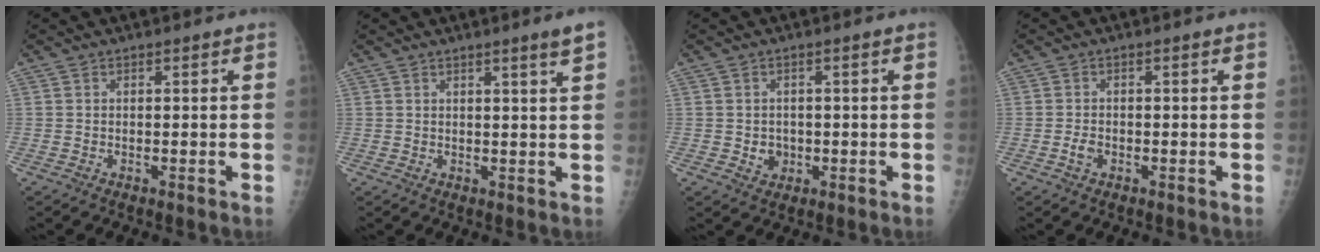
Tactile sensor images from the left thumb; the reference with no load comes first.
{"total": 3.0, "force": [1.9, -0.6, 2.3], "torque": [-0.034, -0.016, 0.030]}
{"total": 2.6, "force": [-0.4, 2.3, 1.1], "torque": [-0.005, 0.003, 0.000]}
{"total": 1.7, "force": [-0.7, 1.1, 1.1], "torque": [-0.023, 0.007, -0.013]}